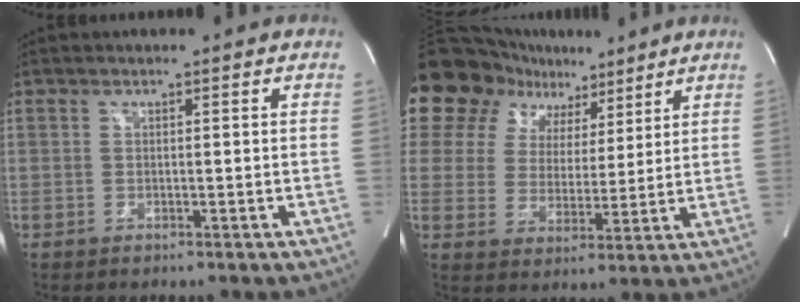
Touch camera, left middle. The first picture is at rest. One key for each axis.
{"total": 13.5, "fx": 9.3, "fy": 8.8, "fz": 4.2, "tx": -0.073, "ty": 0.038, "tz": 0.151}